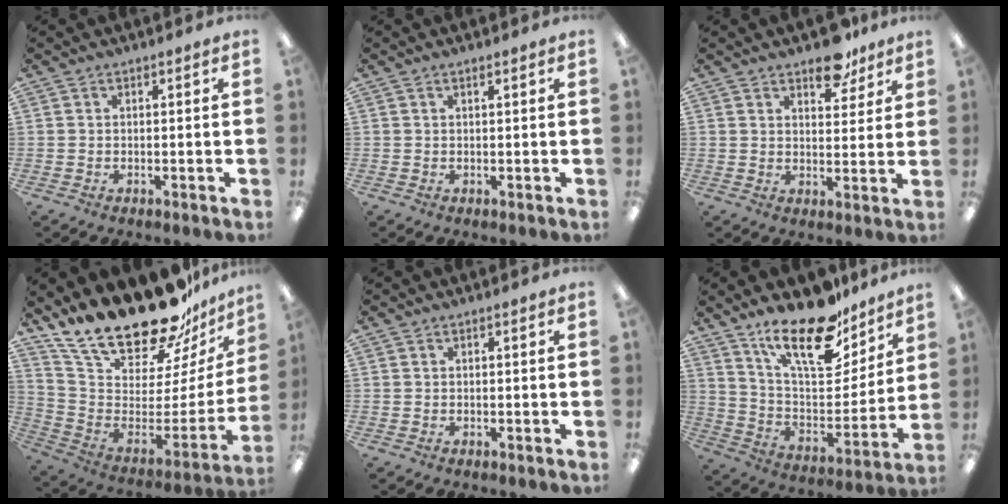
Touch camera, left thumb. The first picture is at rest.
{"total": 0.6, "force": [0.5, 0.1, 0.3], "torque": [-0.007, 0.001, 0.008]}
{"total": 7.8, "force": [6.1, 3.7, 3.3], "torque": [-0.024, -0.036, 0.103]}
{"total": 23.4, "force": [20.1, 6.8, 9.8], "torque": [-0.165, -0.160, 0.360]}
{"total": 0.0}
{"total": 21.9, "force": [15.9, 8.4, 12.5], "torque": [-0.208, -0.102, 0.276]}